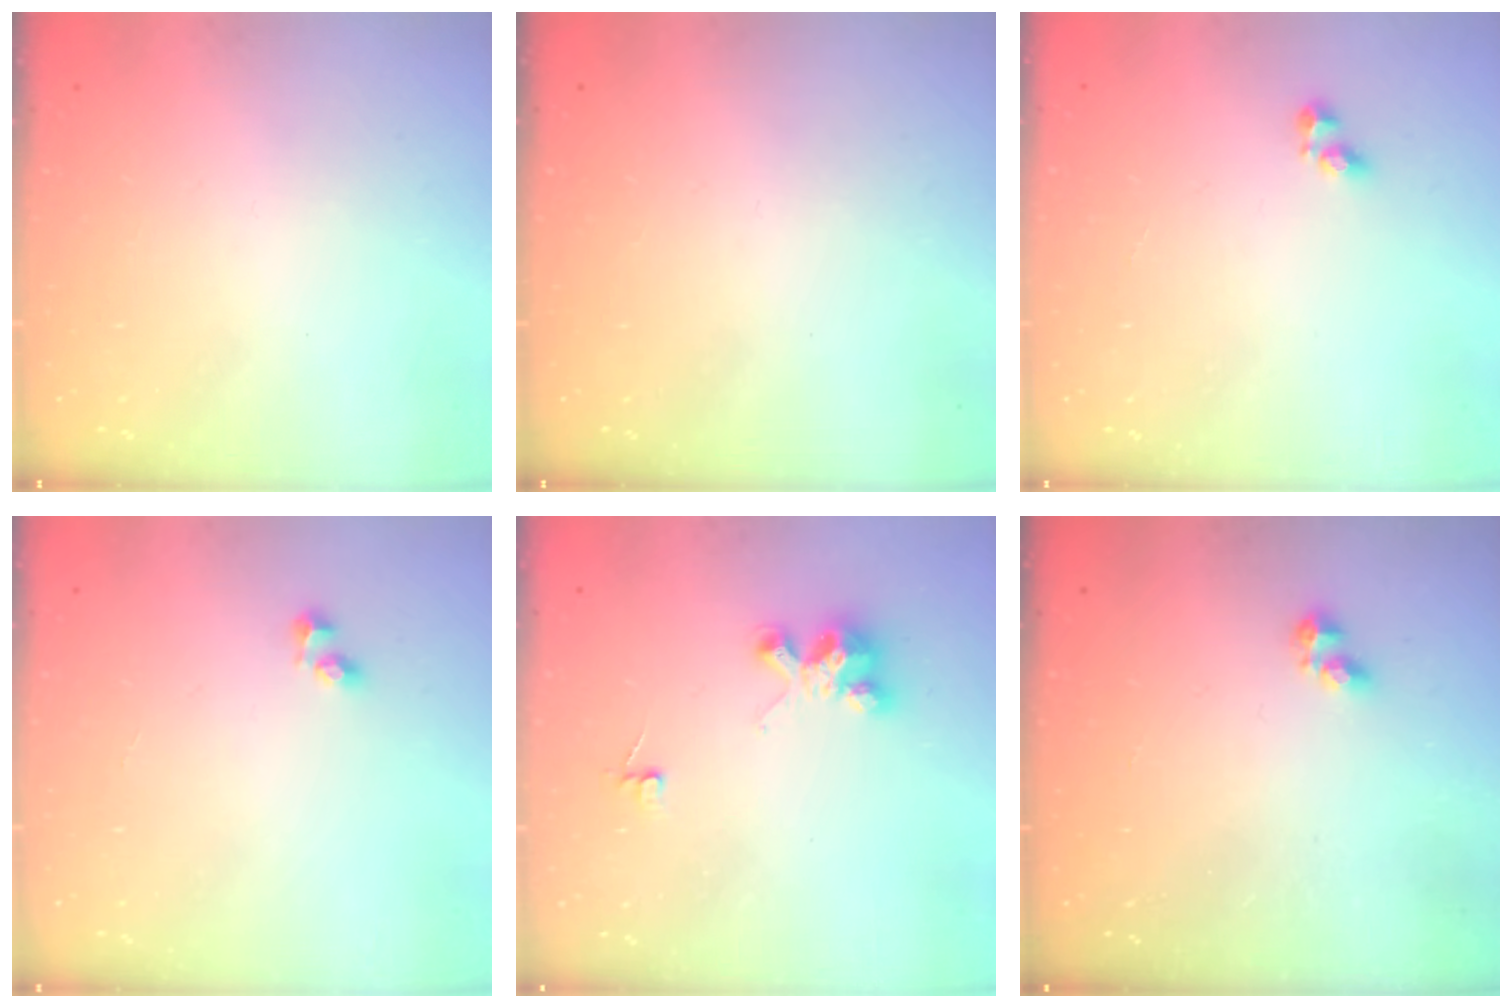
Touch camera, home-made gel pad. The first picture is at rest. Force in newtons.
{"total": 0.0}
{"total": 3.1, "press": 3.1, "slide": 0.3}
{"total": 3.0, "press": 2.7, "slide": 1.3}
{"total": 4.1, "press": 4.1, "slide": 0.2}
{"total": 2.8, "press": 2.7, "slide": 0.5}